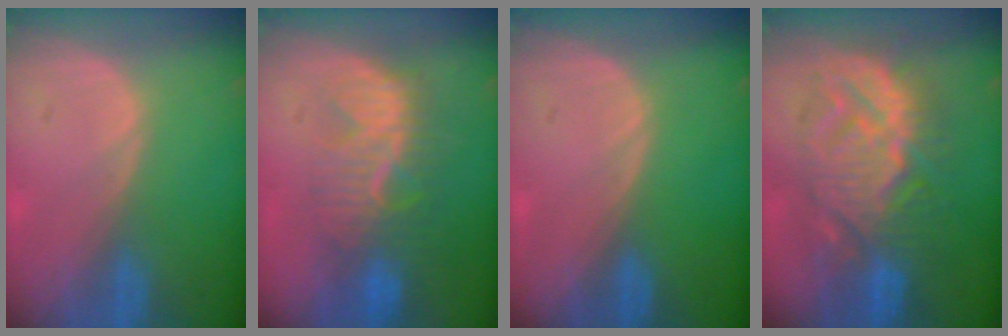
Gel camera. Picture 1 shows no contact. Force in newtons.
{"total": 8.6, "press": 8.1, "slide": 3.0}
{"total": 0.0}
{"total": 11.0, "press": 10.9, "slide": 0.8}